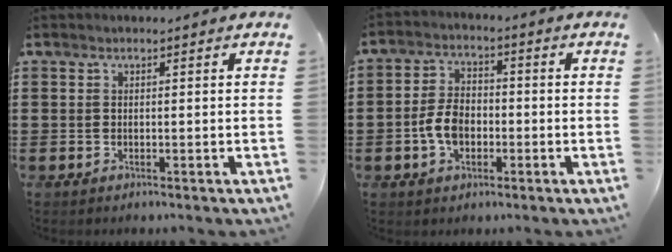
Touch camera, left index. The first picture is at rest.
{"total": 5.7, "force": [-1.5, 3.6, 4.2], "torque": [-0.103, 0.001, -0.035]}